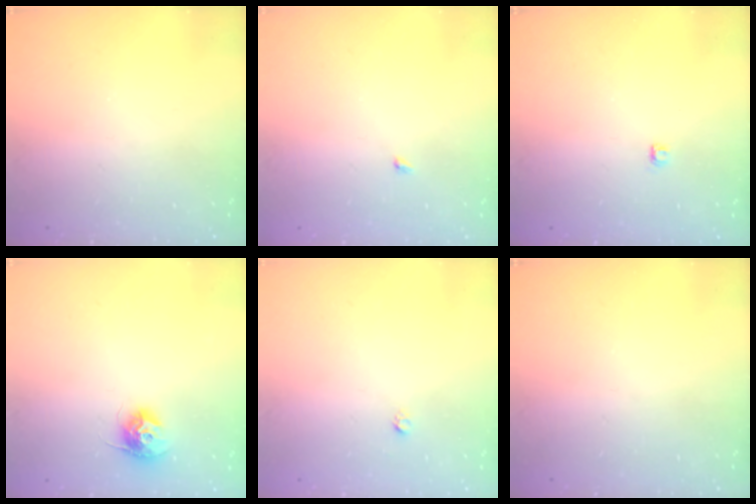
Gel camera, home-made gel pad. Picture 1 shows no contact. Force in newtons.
{"total": 1.9, "press": 1.9, "slide": 0.3}
{"total": 2.8, "press": 2.8, "slide": 0.4}
{"total": 10.6, "press": 10.6, "slide": 0.7}
{"total": 1.6, "press": 1.5, "slide": 0.1}
{"total": 0.0}